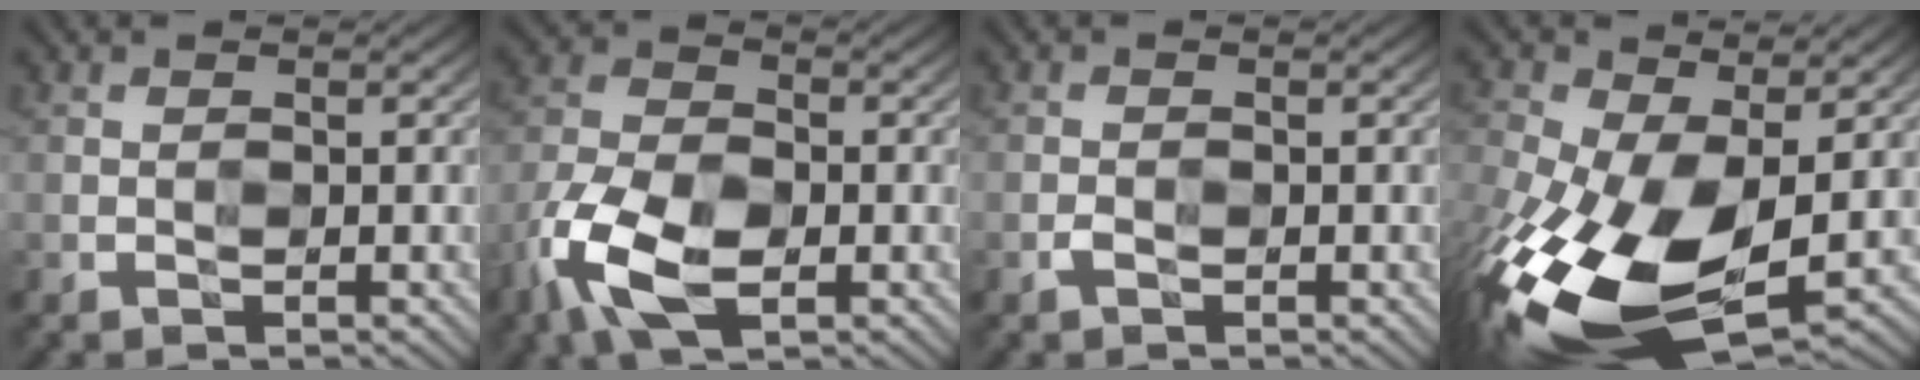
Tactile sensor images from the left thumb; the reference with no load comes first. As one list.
[{"total": 9.9, "force": [-4.7, 5.5, 6.8], "torque": [-0.165, -0.011, -0.095]}, {"total": 0.6, "force": [-0.6, 0.2, -0.1], "torque": [0.004, -0.002, -0.009]}, {"total": 16.0, "force": [-4.1, 8.9, 12.7], "torque": [-0.304, -0.042, -0.058]}]